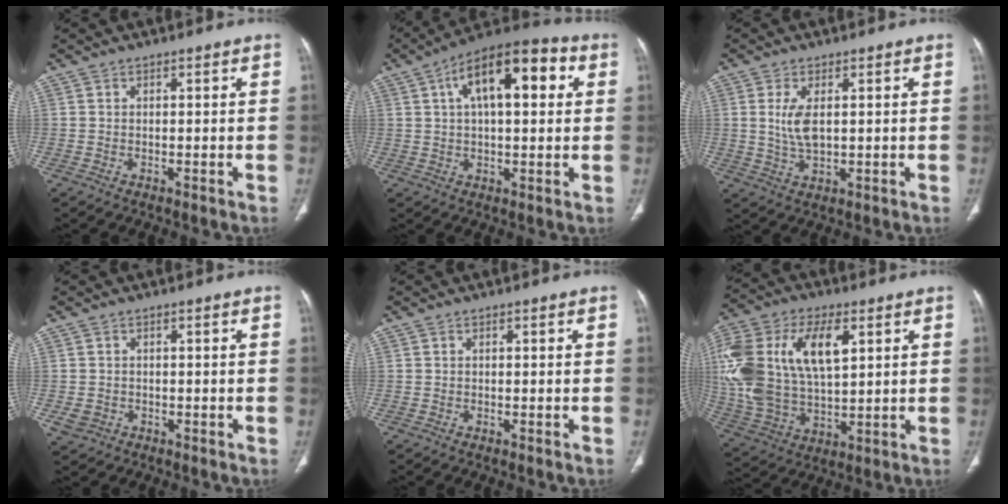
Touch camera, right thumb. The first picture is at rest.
{"total": 16.3, "force": [4.9, 7.2, 13.8], "torque": [-0.192, 0.025, 0.067]}
{"total": 5.4, "force": [1.0, 2.5, 4.7], "torque": [-0.102, -0.008, 0.026]}
{"total": 2.6, "force": [-0.8, 2.3, 0.9], "torque": [-0.016, 0.003, -0.007]}
{"total": 0.0}
{"total": 25.5, "force": [6.7, 14.1, 20.2], "torque": [-0.445, 0.004, 0.129]}